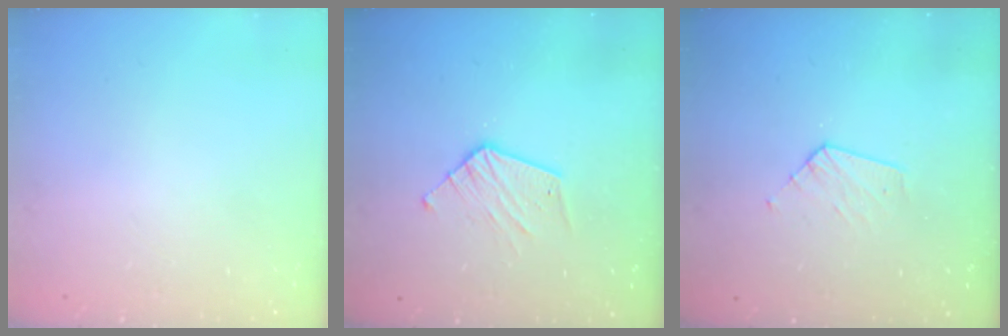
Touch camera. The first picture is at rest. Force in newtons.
{"total": 7.8, "press": 7.8, "slide": 0.2}
{"total": 3.6, "press": 3.6, "slide": 0.3}